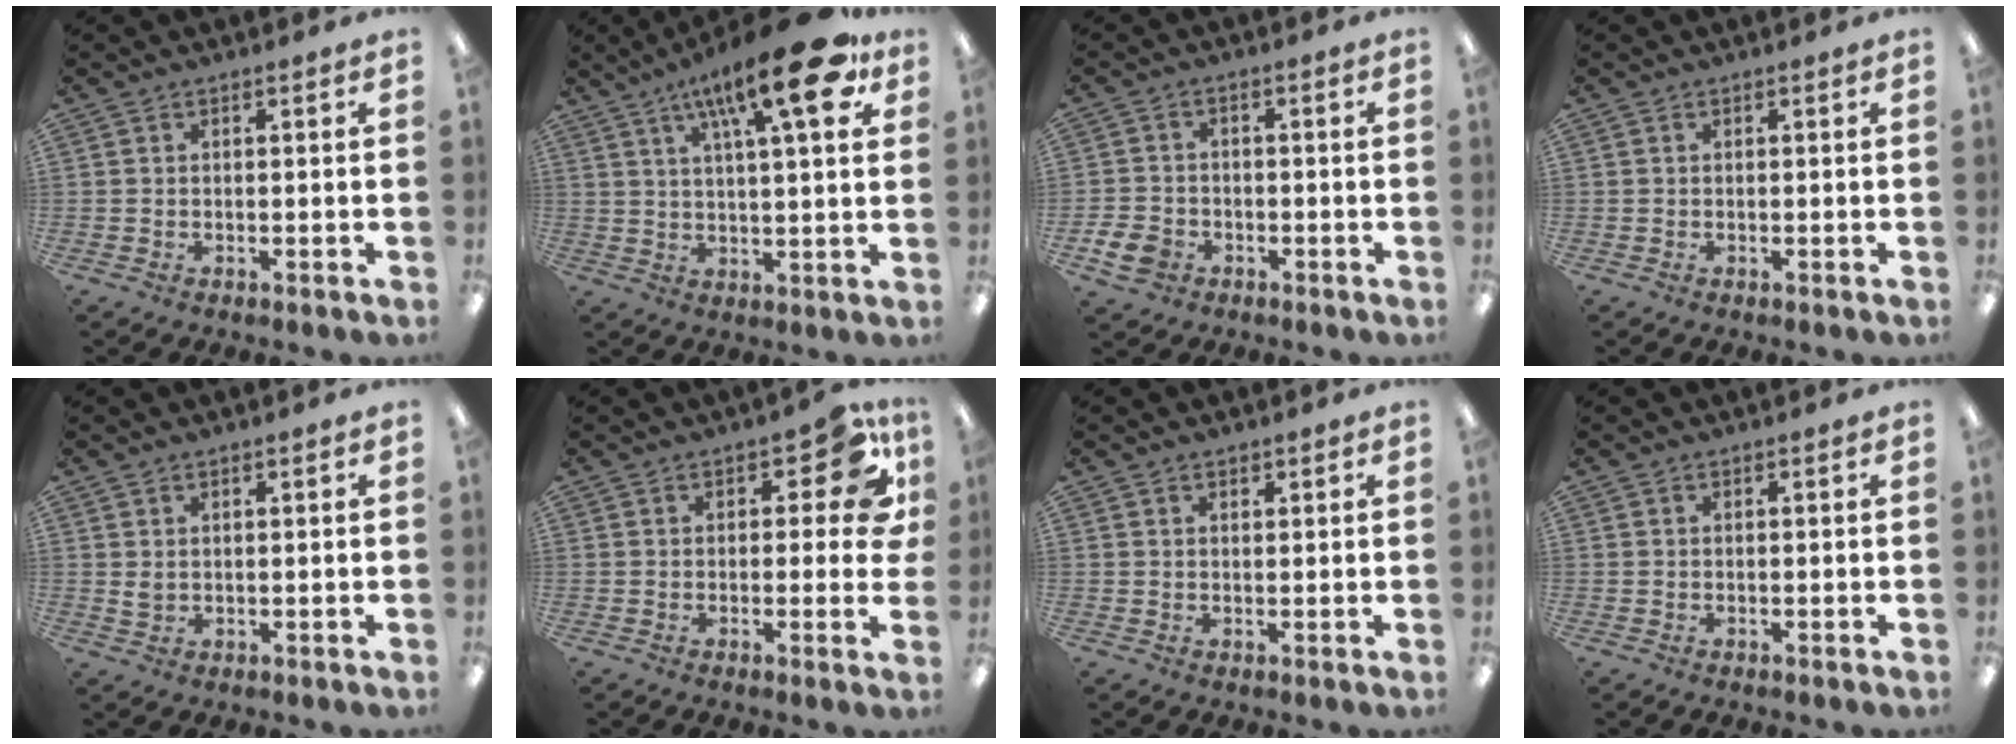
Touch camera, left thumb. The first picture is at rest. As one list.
[{"total": 19.2, "force": [10.2, 5.3, 15.4], "torque": [-0.234, -0.039, 0.151]}, {"total": 5.6, "force": [-2.9, 4.1, 2.5], "torque": [-0.056, 0.013, -0.052]}, {"total": 0.0}, {"total": 1.6, "force": [0.8, 1.0, 0.9], "torque": [-0.020, 0.003, 0.014]}, {"total": 8.6, "force": [3.3, 4.1, 6.9], "torque": [-0.077, -0.009, 0.053]}, {"total": 1.0, "force": [0.9, 0.5, 0.2], "torque": [0.004, -0.002, 0.016]}, {"total": 0.0}]